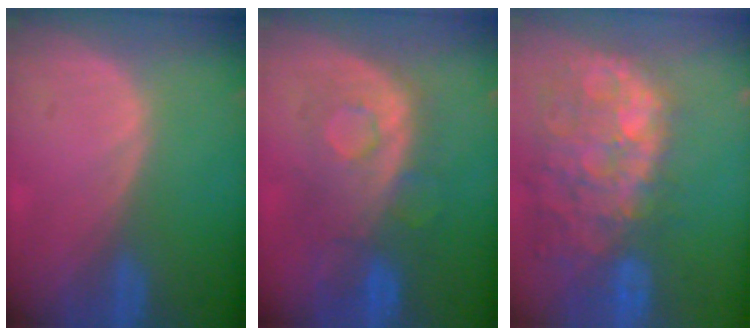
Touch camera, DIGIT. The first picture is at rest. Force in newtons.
{"total": 8.6, "press": 8.4, "slide": 1.4}
{"total": 14.3, "press": 11.6, "slide": 8.3}